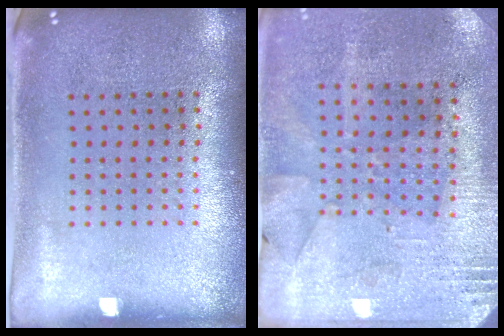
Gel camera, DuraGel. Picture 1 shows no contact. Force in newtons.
{"total": 2.7, "press": 2.2, "slide": 1.5}